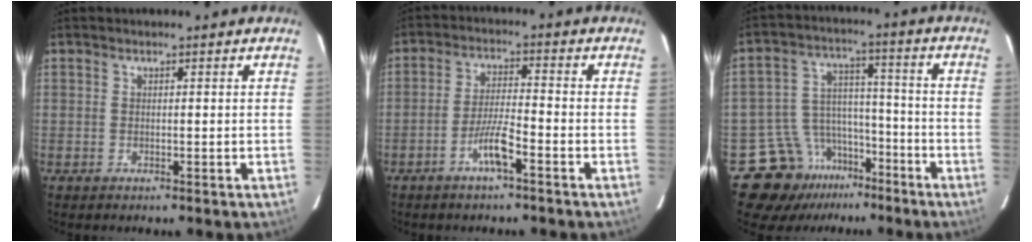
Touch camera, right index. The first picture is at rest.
{"total": 5.5, "force": [-3.0, 0.5, 4.5], "torque": [-0.091, 0.002, -0.058]}
{"total": 11.9, "force": [-8.3, 8.3, 2.1], "torque": [-0.034, 0.068, -0.123]}